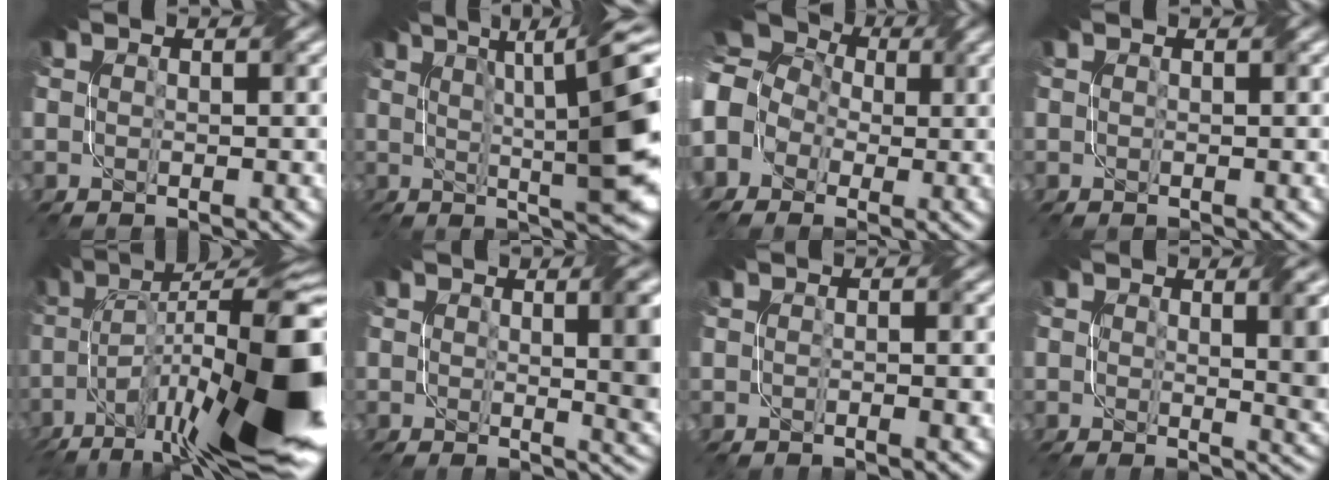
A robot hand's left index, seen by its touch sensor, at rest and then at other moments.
{"total": 13.8, "force": [2.4, 3.4, 13.2], "torque": [-0.151, 0.021, 0.042]}
{"total": 10.4, "force": [-0.3, 8.9, 5.5], "torque": [-0.141, 0.031, -0.050]}
{"total": 0.7, "force": [0.3, 0.1, 0.7], "torque": [-0.007, 0.002, -0.001]}
{"total": 18.0, "force": [-6.3, 5.4, 15.9], "torque": [-0.255, 0.027, -0.111]}
{"total": 6.9, "force": [1.1, 2.3, 6.5], "torque": [-0.052, -0.002, 0.016]}
{"total": 1.8, "force": [-0.4, 0.3, 1.7], "torque": [-0.024, -0.003, -0.012]}
{"total": 5.7, "force": [1.1, 1.9, 5.3], "torque": [-0.049, -0.011, 0.019]}